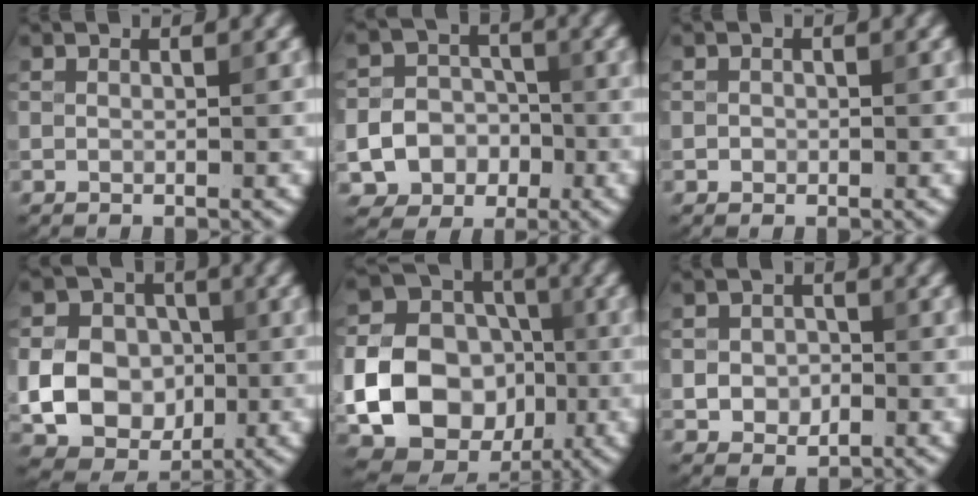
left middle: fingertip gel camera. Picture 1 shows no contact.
{"total": 8.5, "force": [-2.9, 7.7, 2.0], "torque": [-0.037, -0.009, -0.062]}
{"total": 0.5, "force": [-0.2, 0.4, 0.1], "torque": [0.001, 0.000, -0.004]}
{"total": 8.5, "force": [-1.0, 7.0, 4.7], "torque": [-0.081, -0.003, -0.033]}
{"total": 15.0, "force": [-3.0, 12.9, 7.0], "torque": [-0.155, -0.022, -0.064]}
{"total": 2.4, "force": [-0.4, 1.9, 1.4], "torque": [-0.022, 0.000, -0.012]}